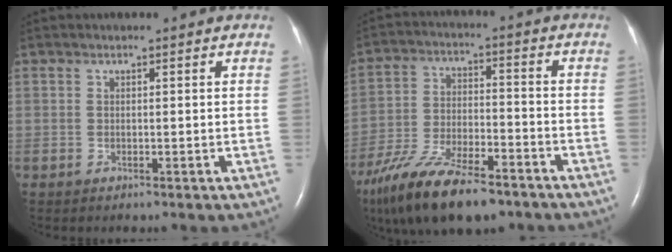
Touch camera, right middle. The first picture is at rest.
{"total": 17.2, "force": [-12.6, 5.2, 10.6], "torque": [-0.209, -0.021, -0.220]}